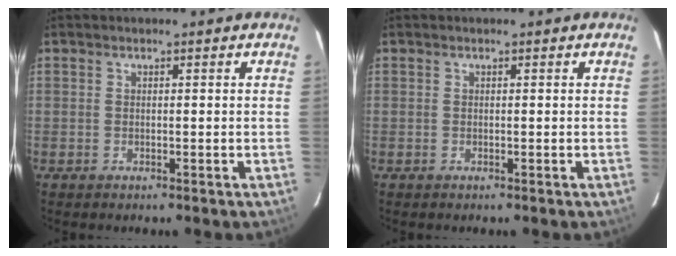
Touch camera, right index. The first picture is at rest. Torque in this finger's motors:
{"motor_torque": [0.00, 0.00, 0.00, 0.00]}